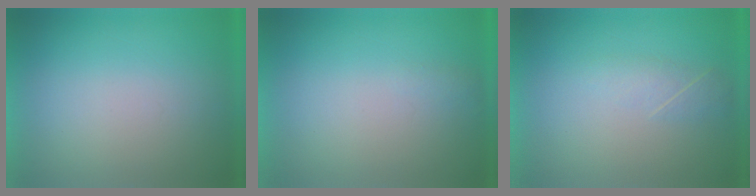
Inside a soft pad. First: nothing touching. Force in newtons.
{"total": 1.1}
{"total": 2.1}